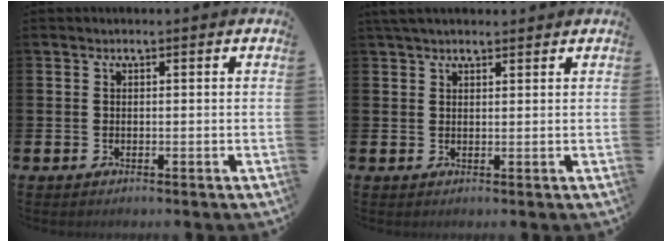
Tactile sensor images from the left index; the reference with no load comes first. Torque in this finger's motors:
{"motor_torque": [1.06, -1.08, 0.25, 0.16]}